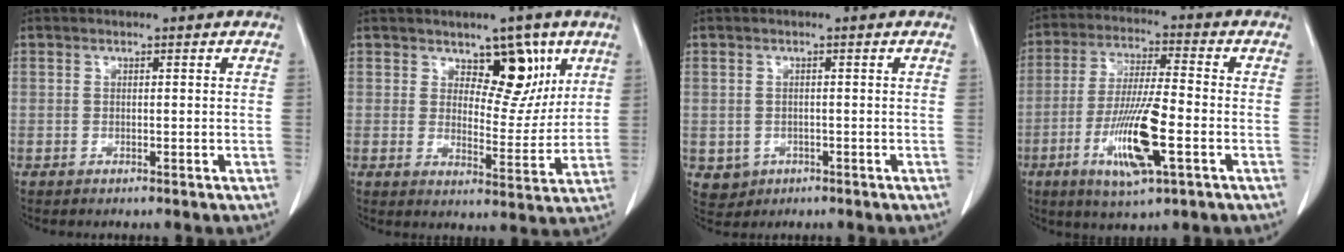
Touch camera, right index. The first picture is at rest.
{"total": 8.1, "force": [4.3, 4.1, 5.5], "torque": [-0.064, -0.001, 0.069]}
{"total": 2.9, "force": [-0.8, 2.8, 0.6], "torque": [-0.006, 0.003, -0.001]}
{"total": 12.4, "force": [-4.2, 1.5, 11.6], "torque": [-0.229, -0.016, -0.073]}